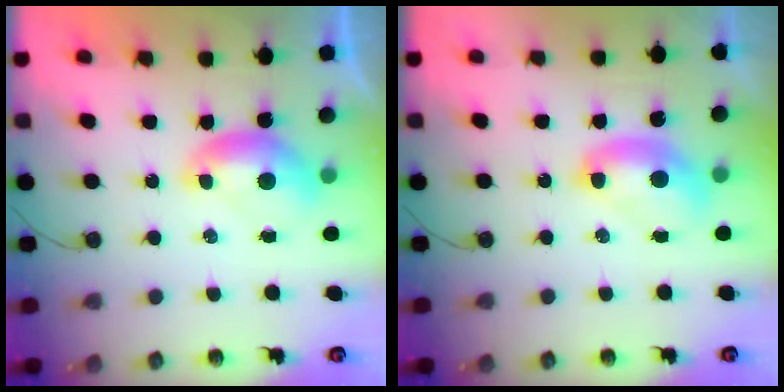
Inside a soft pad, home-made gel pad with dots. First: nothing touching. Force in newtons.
{"total": 2.5, "press": 2.5, "slide": 0.1}